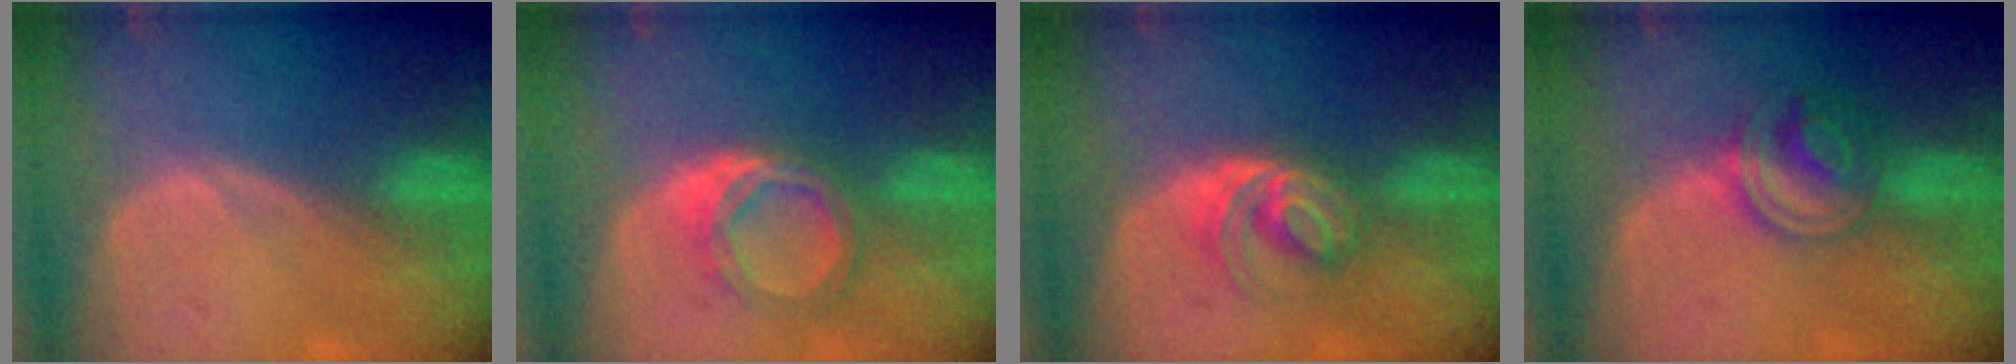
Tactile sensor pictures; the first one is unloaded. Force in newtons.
{"total": 5.7, "press": 5.0, "slide": 2.7}
{"total": 6.0, "press": 5.2, "slide": 3.1}
{"total": 6.2, "press": 5.4, "slide": 3.0}